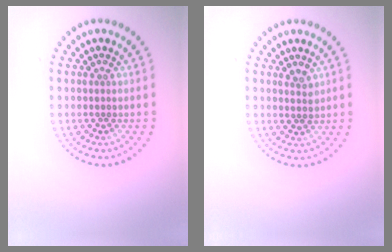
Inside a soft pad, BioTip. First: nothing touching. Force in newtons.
{"total": 1.3, "press": 1.0, "slide": 0.8}